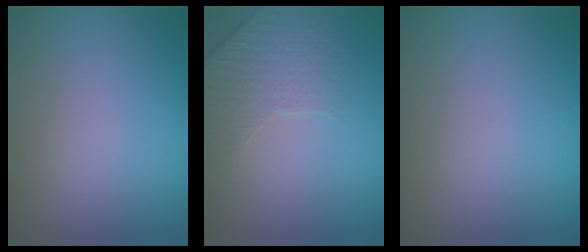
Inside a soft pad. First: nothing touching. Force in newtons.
{"total": 1.9, "press": 1.6, "slide": 1.0}
{"total": 0.0}